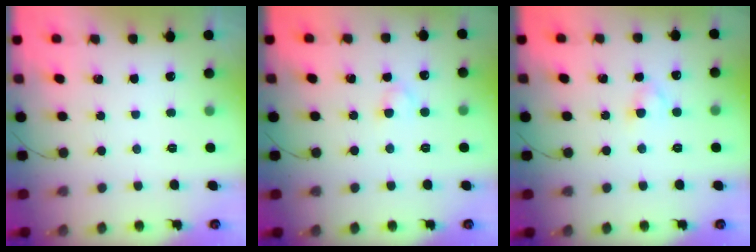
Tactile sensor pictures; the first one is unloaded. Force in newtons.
{"total": 2.0, "press": 1.7, "slide": 0.9}
{"total": 3.3, "press": 3.1, "slide": 1.2}